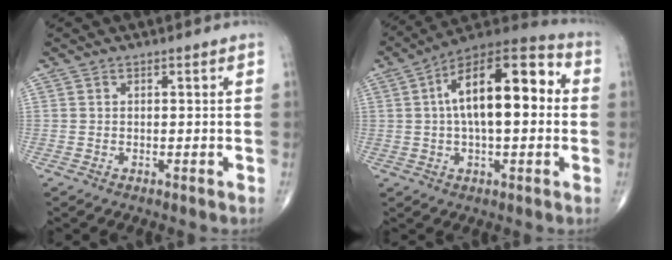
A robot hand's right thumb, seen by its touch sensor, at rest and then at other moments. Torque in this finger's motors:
{"motor_torque": [1.34, 3.66, 1.72, 0.29, 0.42]}